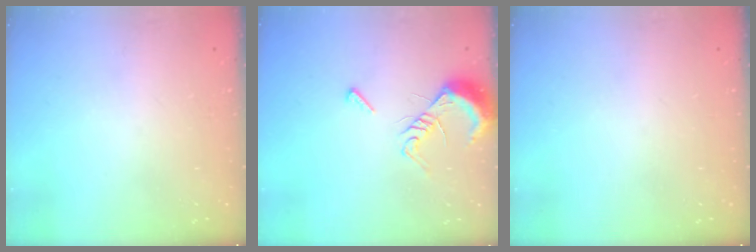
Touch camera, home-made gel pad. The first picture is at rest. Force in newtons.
{"total": 9.5, "press": 9.4, "slide": 0.9}
{"total": 0.0}